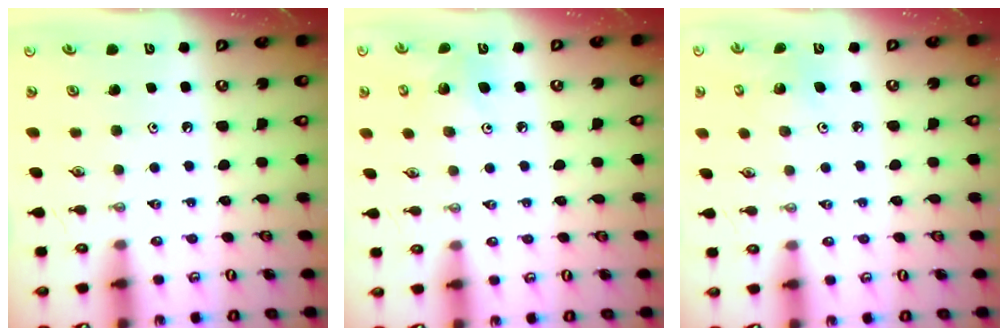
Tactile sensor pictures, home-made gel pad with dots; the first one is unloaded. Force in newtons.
{"total": 6.7, "press": 6.6, "slide": 1.5}
{"total": 1.8, "press": 1.8, "slide": 0.1}